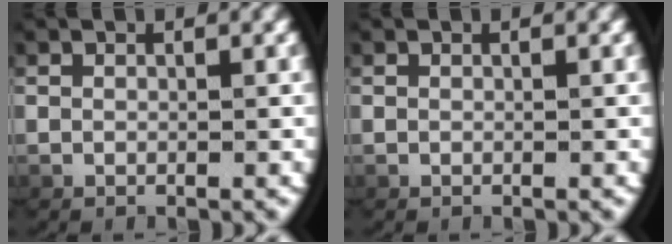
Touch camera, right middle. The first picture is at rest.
{"total": 0.0}